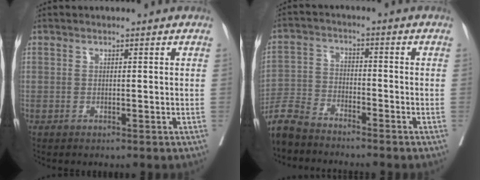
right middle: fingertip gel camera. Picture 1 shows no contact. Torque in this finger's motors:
{"motor_torque": [0.04, -0.06, 0.26, 0.09]}